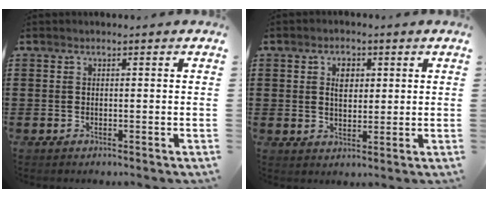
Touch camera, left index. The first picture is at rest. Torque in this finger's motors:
{"motor_torque": [-0.72, 1.02, -0.05, -0.01]}